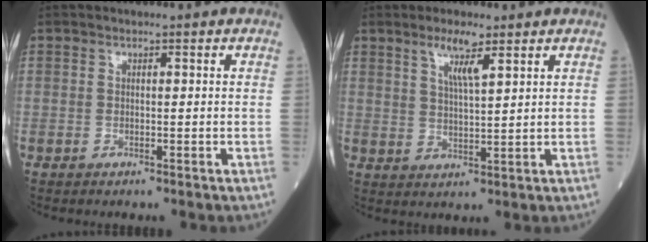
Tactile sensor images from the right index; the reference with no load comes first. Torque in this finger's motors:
{"motor_torque": [0.76, 0.57, 0.26, 0.09]}